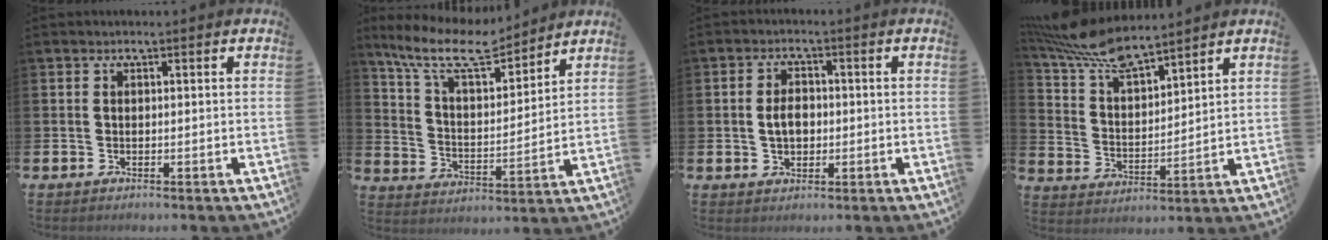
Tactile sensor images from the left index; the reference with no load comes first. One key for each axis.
{"total": 11.0, "fx": 9.4, "fy": 2.8, "fz": 4.9, "tx": -0.131, "ty": -0.048, "tz": 0.167}
{"total": 3.4, "fx": -0.1, "fy": 2.4, "fz": 2.4, "tx": -0.027, "ty": -0.001, "tz": -0.008}
{"total": 9.1, "fx": 8.2, "fy": 1.9, "fz": 3.6, "tx": -0.101, "ty": -0.038, "tz": 0.148}